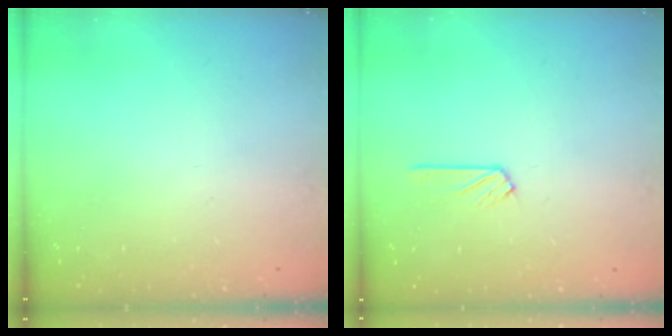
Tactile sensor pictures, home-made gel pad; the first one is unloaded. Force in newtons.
{"total": 3.0, "press": 3.0, "slide": 0.3}